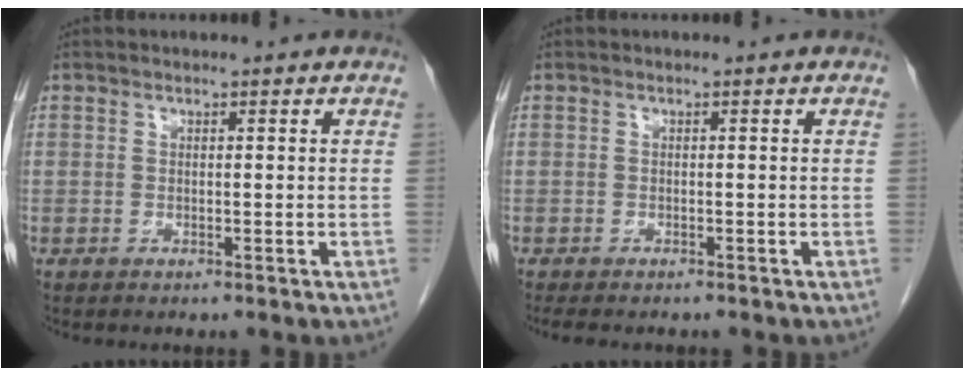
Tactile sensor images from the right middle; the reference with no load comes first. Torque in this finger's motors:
{"motor_torque": [0.20, -0.02, -0.01, 0.00]}